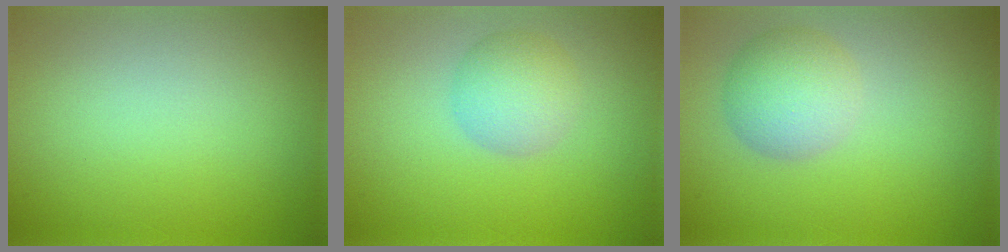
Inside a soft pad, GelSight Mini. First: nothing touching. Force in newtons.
{"total": 3.1, "press": 3.1, "slide": 0.0}
{"total": 4.0, "press": 4.0, "slide": 0.1}